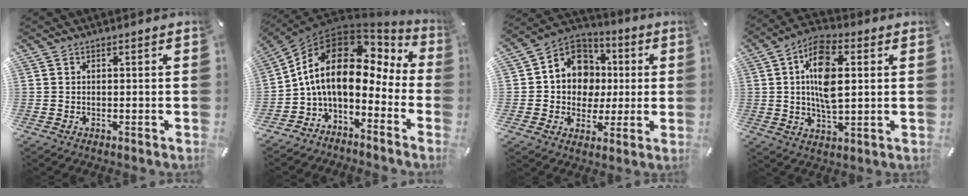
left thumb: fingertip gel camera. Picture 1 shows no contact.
{"total": 15.5, "force": [2.1, 9.0, 12.4], "torque": [-0.236, -0.021, 0.033]}
{"total": 11.5, "force": [1.1, 10.9, 3.6], "torque": [-0.071, -0.008, 0.025]}
{"total": 11.7, "force": [2.3, 5.8, 9.9], "torque": [-0.193, 0.003, 0.037]}